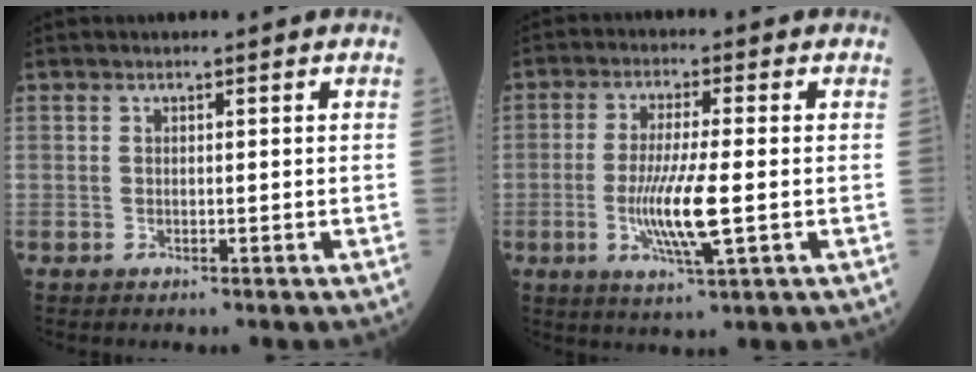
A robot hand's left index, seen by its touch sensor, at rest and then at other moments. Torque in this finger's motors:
{"motor_torque": [0.32, 0.10, 0.29, 0.11]}